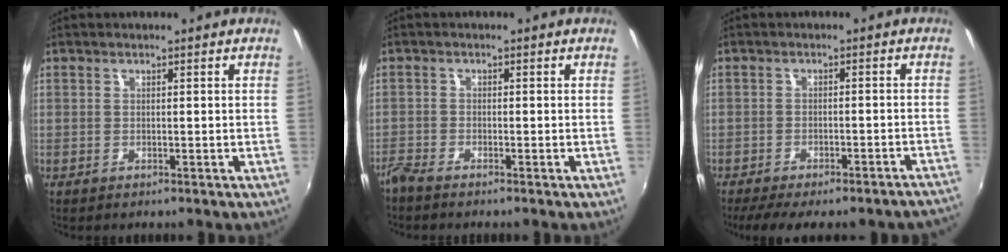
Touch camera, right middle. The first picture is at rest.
{"total": 2.4, "force": [-2.3, 0.0, 0.8], "torque": [-0.028, -0.010, -0.049]}
{"total": 12.4, "force": [-10.7, 0.2, 6.3], "torque": [-0.104, -0.038, -0.144]}